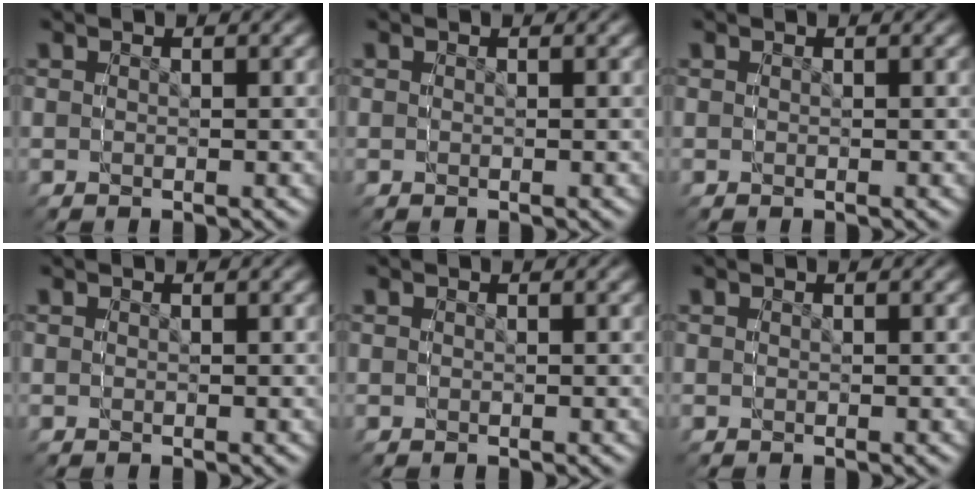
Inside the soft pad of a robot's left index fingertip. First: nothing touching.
{"total": 0.0}
{"total": 0.0}
{"total": 0.0}
{"total": 0.0}
{"total": 0.0}